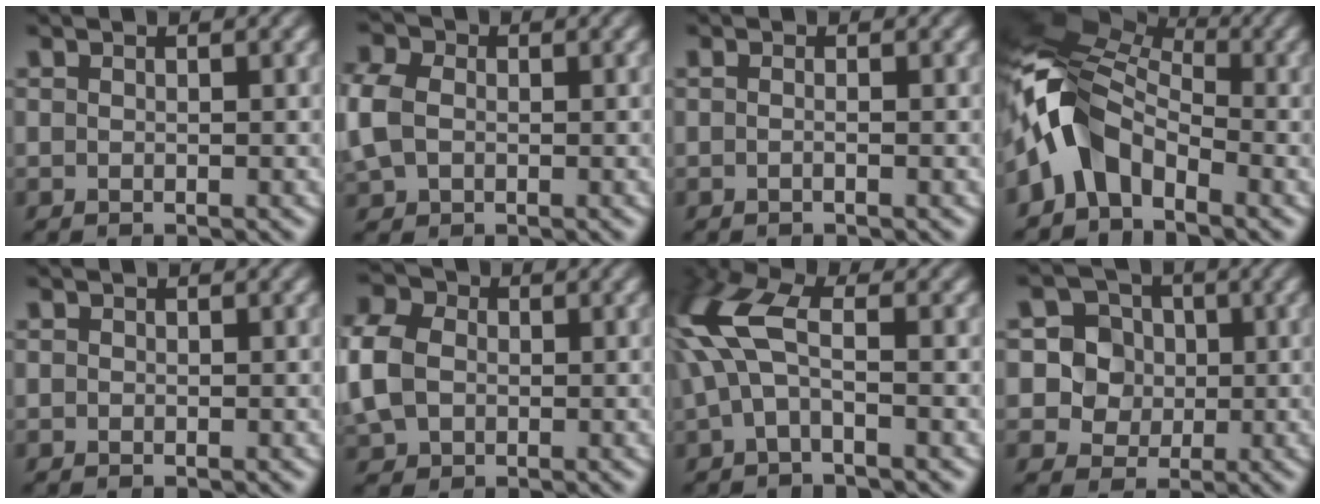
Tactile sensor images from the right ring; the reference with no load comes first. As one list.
[{"total": 4.0, "force": [0.1, 3.6, 1.7], "torque": [-0.064, -0.008, 0.010]}, {"total": 0.8, "force": [-0.5, 0.2, 0.5], "torque": [-0.014, 0.001, -0.011]}, {"total": 10.9, "force": [1.2, 8.0, 7.3], "torque": [-0.162, 0.001, 0.007]}, {"total": 0.6, "force": [-0.1, 0.6, 0.0], "torque": [-0.001, -0.002, -0.001]}, {"total": 5.8, "force": [0.4, 5.2, 2.5], "torque": [-0.076, -0.005, 0.009]}, {"total": 5.2, "force": [0.6, 3.1, 4.1], "torque": [-0.107, -0.005, 0.015]}, {"total": 11.3, "force": [0.0, 10.6, 4.0], "torque": [-0.104, -0.039, 0.001]}]